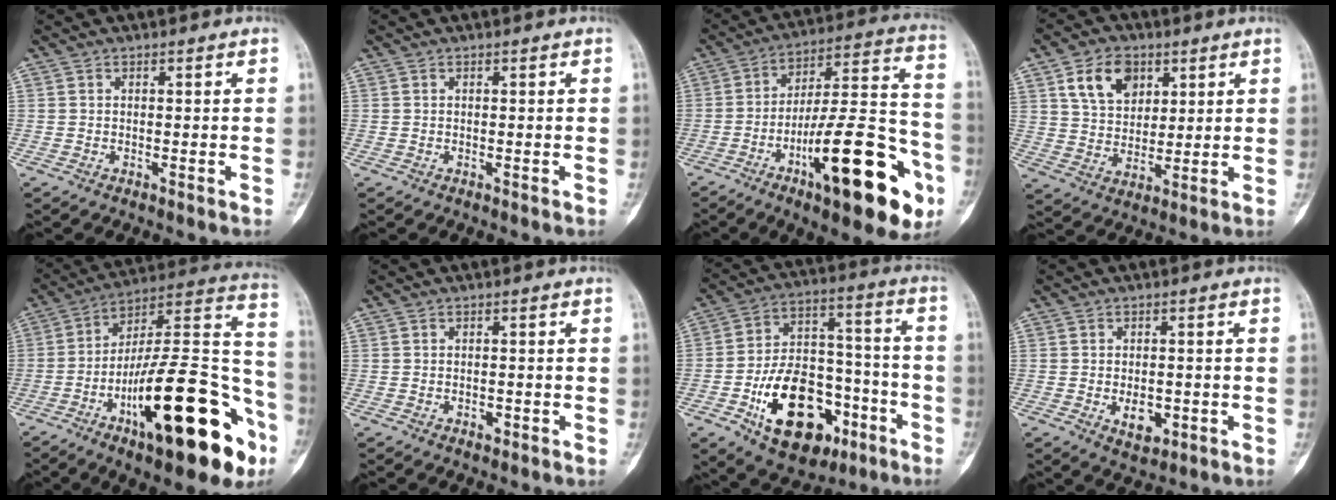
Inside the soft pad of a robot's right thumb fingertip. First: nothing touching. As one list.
[{"total": 0.0}, {"total": 26.6, "force": [-11.2, 7.9, 22.8], "torque": [-0.303, 0.063, -0.163]}, {"total": 10.6, "force": [4.9, 7.5, 5.7], "torque": [-0.071, -0.020, 0.093]}, {"total": 29.9, "force": [-12.5, 9.6, 25.5], "torque": [-0.333, 0.067, -0.188]}, {"total": 1.2, "force": [-0.6, 0.7, 0.8], "torque": [-0.009, 0.003, -0.008]}, {"total": 22.1, "force": [-9.7, 13.2, 14.9], "torque": [-0.213, 0.070, -0.143]}, {"total": 4.7, "force": [-1.3, 2.8, 3.6], "torque": [-0.042, -0.001, -0.011]}]